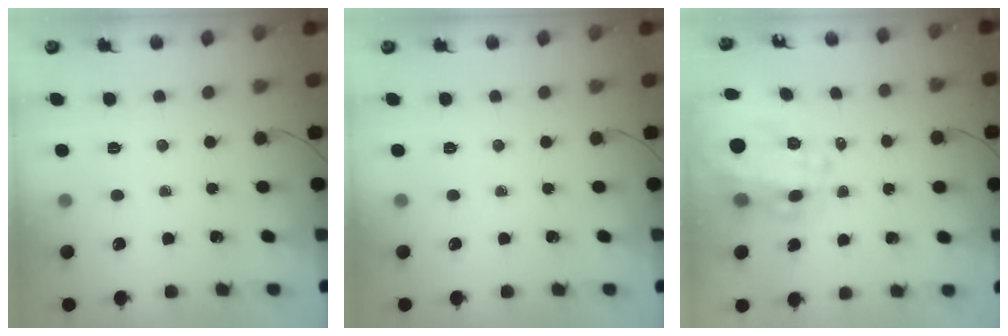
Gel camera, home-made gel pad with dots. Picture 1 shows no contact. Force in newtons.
{"total": 0.0}
{"total": 10.9, "press": 10.5, "slide": 2.8}